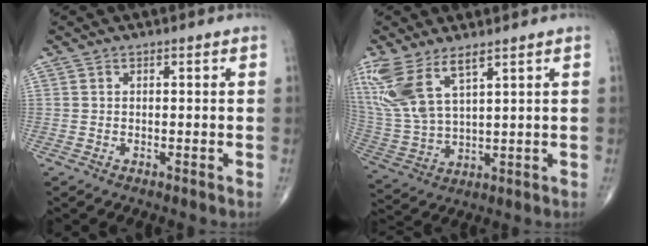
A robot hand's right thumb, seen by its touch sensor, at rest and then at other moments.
{"total": 12.8, "force": [7.3, 4.8, 9.4], "torque": [-0.216, -0.024, 0.164]}